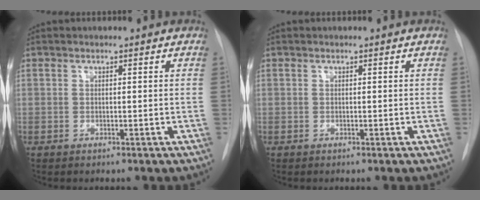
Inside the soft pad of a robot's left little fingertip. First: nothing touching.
{"total": 0.0}